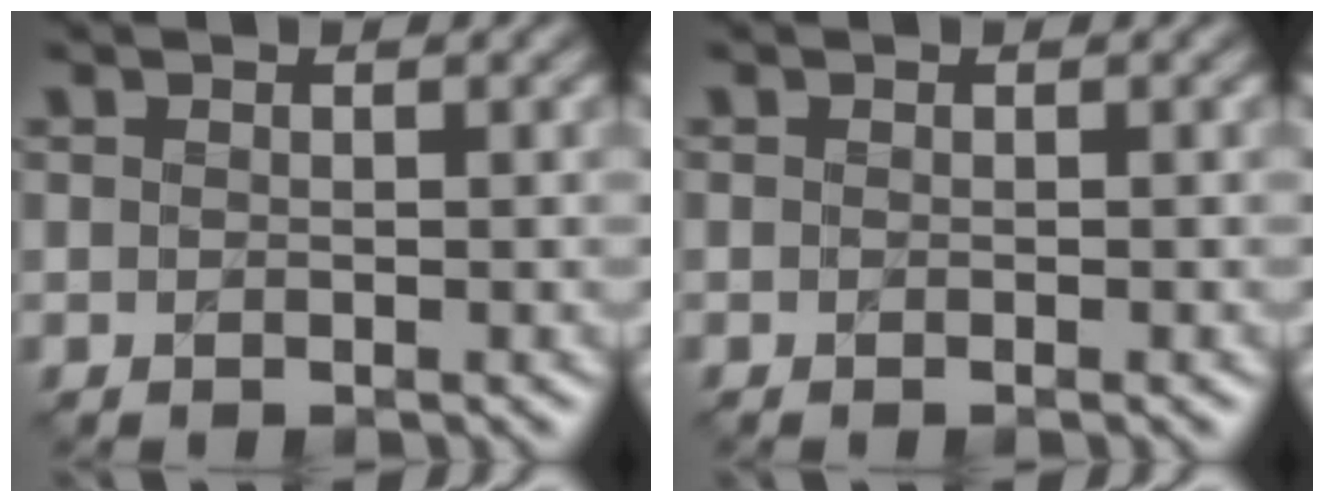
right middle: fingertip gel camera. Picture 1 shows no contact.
{"total": 0.0}